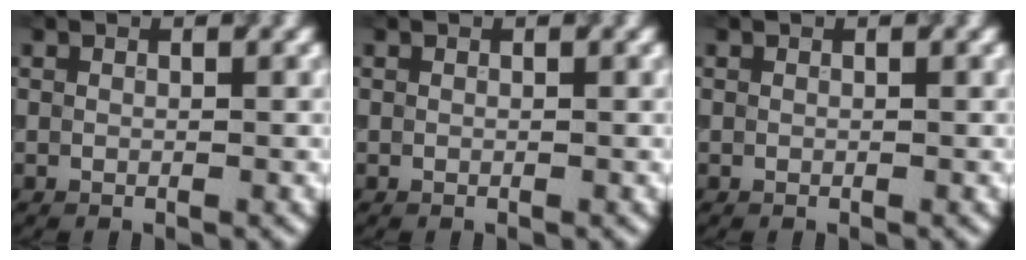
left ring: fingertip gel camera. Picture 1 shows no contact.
{"total": 0.0}
{"total": 0.0}